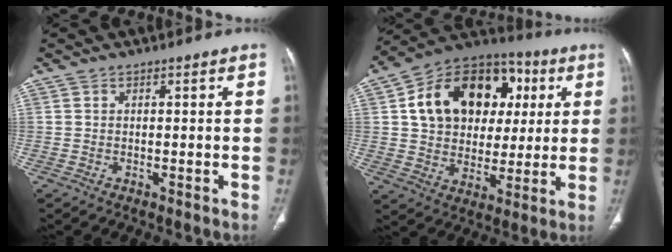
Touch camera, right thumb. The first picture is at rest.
{"total": 22.0, "force": [6.1, 15.4, 14.5], "torque": [-0.202, 0.011, 0.095]}